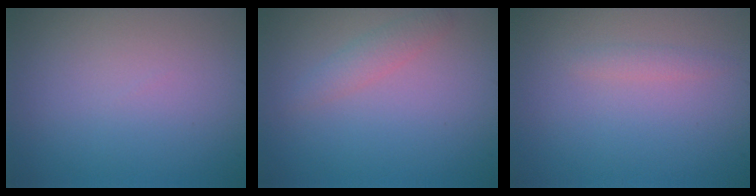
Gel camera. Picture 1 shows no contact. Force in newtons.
{"total": 1.6, "press": 1.6, "slide": 0.1}
{"total": 0.9, "press": 0.9, "slide": 0.1}